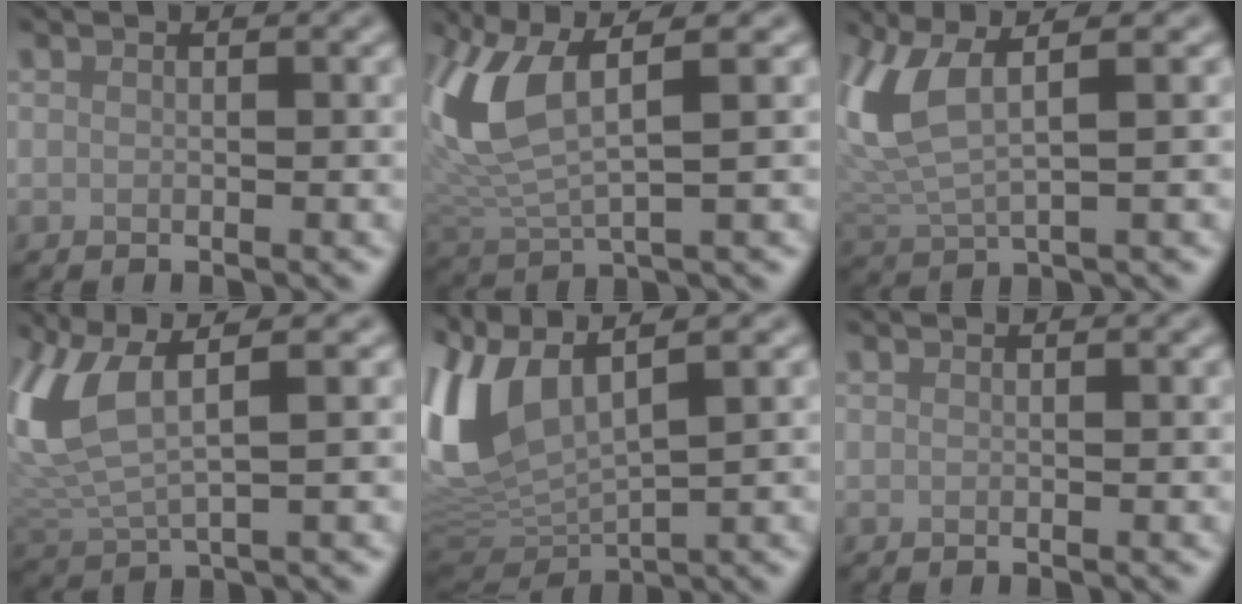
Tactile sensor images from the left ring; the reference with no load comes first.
{"total": 6.5, "force": [2.4, 2.2, 5.6], "torque": [-0.138, -0.001, 0.052]}
{"total": 5.6, "force": [2.5, 1.7, 4.7], "torque": [-0.120, 0.003, 0.054]}
{"total": 6.3, "force": [2.8, 2.2, 5.3], "torque": [-0.136, 0.003, 0.058]}
{"total": 9.9, "force": [3.9, 4.0, 8.2], "torque": [-0.213, 0.010, 0.076]}
{"total": 0.0}